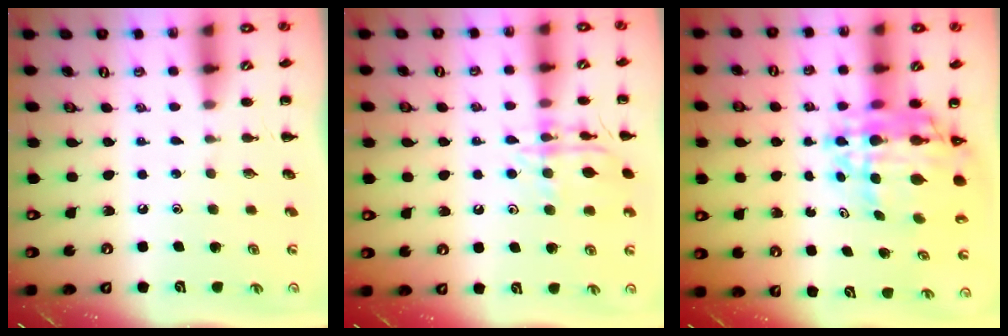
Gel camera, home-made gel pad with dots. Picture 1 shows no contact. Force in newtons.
{"total": 13.6, "press": 13.6, "slide": 0.8}
{"total": 12.0, "press": 11.4, "slide": 3.8}